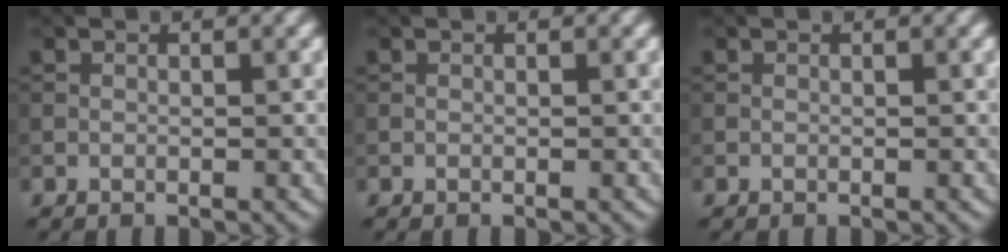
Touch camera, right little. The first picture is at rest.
{"total": 0.0}
{"total": 0.0}